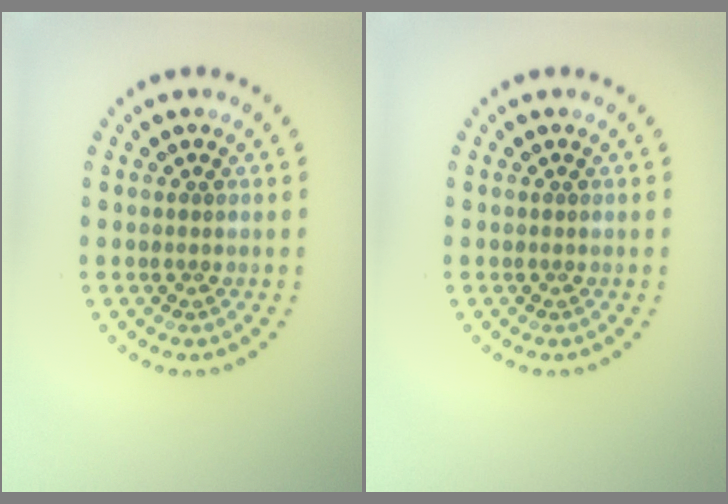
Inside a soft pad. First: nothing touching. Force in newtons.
{"total": 0.0}